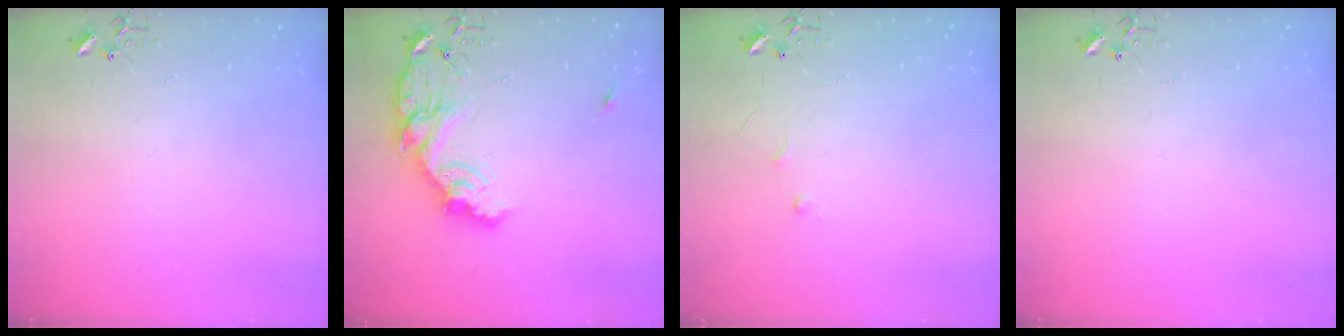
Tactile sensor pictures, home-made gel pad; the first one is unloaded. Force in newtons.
{"total": 15.3, "press": 15.2, "slide": 1.1}
{"total": 3.4, "press": 3.4, "slide": 0.5}
{"total": 0.0}